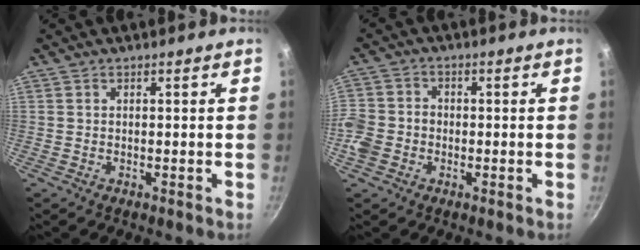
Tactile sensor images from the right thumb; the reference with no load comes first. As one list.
[{"total": 6.9, "force": [-2.0, 5.7, 3.3], "torque": [-0.067, 0.019, -0.041]}]